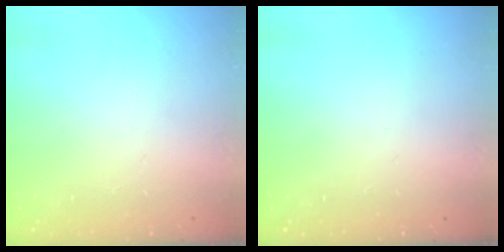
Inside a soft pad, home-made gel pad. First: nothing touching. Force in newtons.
{"total": 0.0}